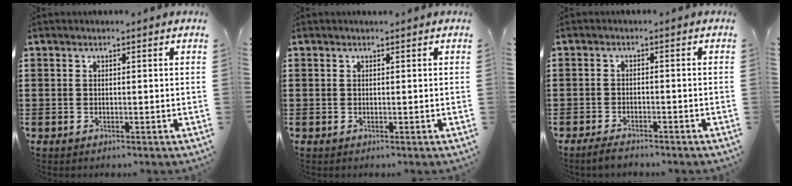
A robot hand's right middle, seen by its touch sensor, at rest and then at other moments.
{"total": 0.0}
{"total": 2.0, "force": [-1.9, 0.3, 0.6], "torque": [-0.019, 0.001, -0.039]}